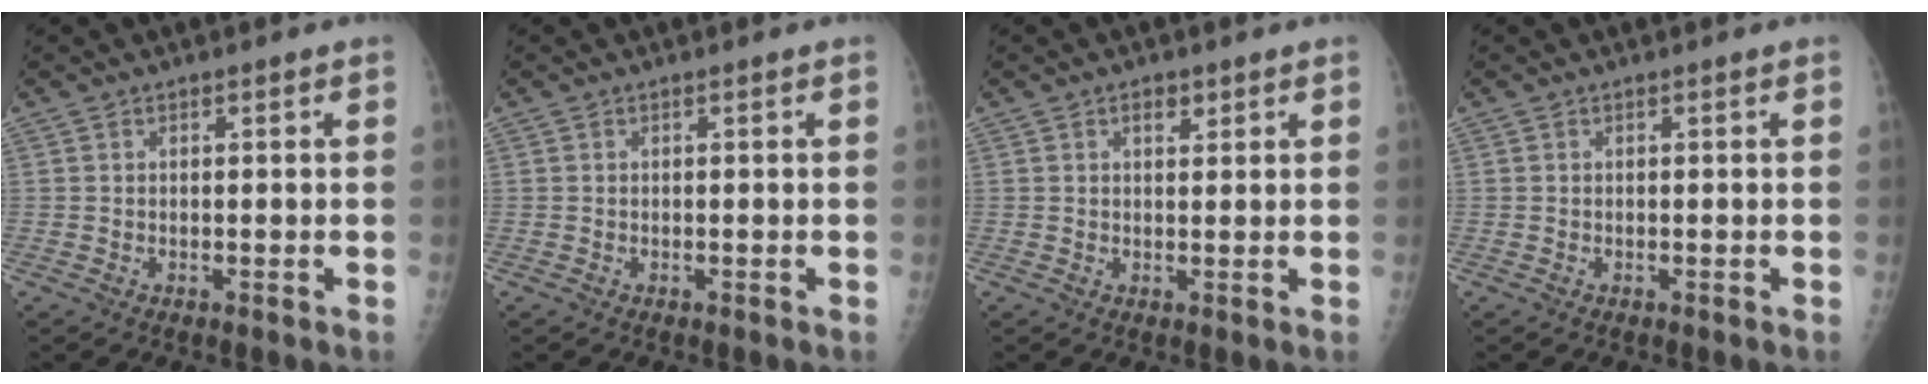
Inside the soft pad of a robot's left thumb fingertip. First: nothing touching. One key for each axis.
{"total": 0.0}
{"total": 1.9, "fx": 1.1, "fy": 1.1, "fz": 1.1, "tx": -0.004, "ty": -0.005, "tz": 0.017}
{"total": 0.0}